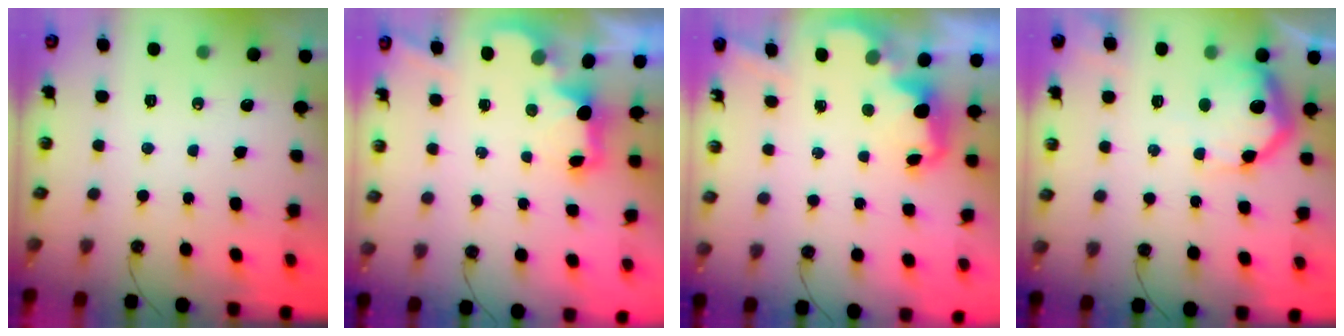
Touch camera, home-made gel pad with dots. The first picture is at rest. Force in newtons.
{"total": 2.1, "press": 2.0, "slide": 0.7}
{"total": 2.4, "press": 2.4, "slide": 0.5}
{"total": 16.2, "press": 16.1, "slide": 1.3}